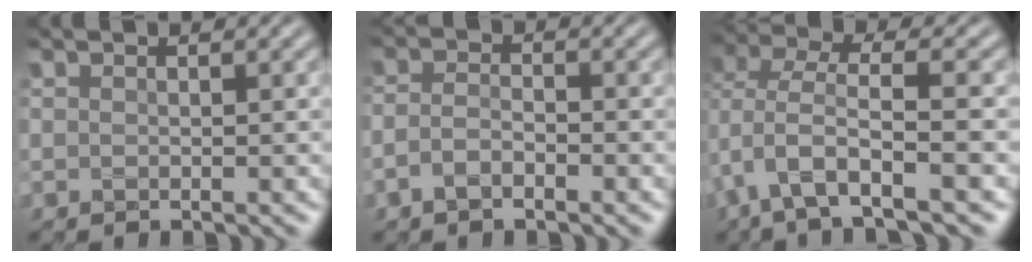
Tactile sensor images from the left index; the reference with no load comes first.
{"total": 2.1, "force": [-1.1, 0.9, 1.5], "torque": [-0.033, 0.002, -0.028]}
{"total": 6.0, "force": [-1.9, 2.5, 5.2], "torque": [-0.106, 0.002, -0.040]}